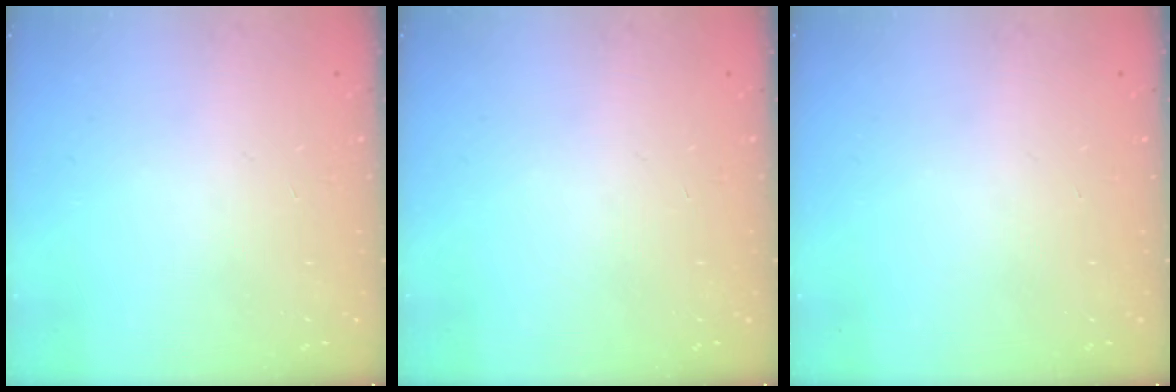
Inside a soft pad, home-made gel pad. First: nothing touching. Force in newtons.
{"total": 0.0}
{"total": 0.0}